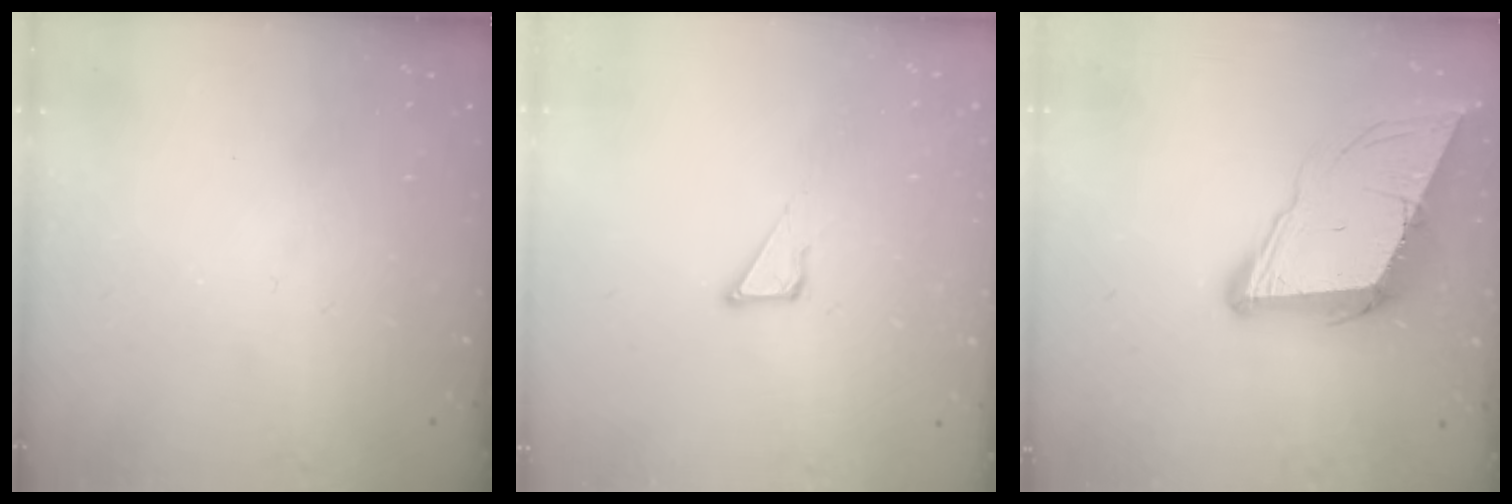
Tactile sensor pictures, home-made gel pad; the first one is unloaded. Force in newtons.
{"total": 3.8, "press": 3.8, "slide": 0.3}
{"total": 11.1, "press": 10.6, "slide": 3.3}